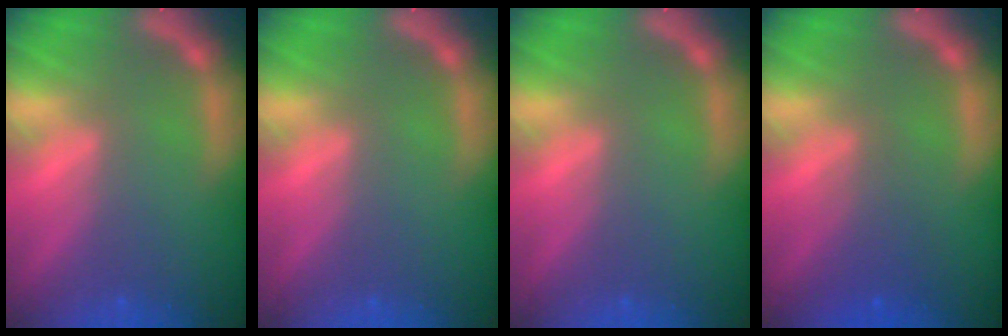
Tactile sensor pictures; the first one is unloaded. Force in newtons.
{"total": 0.0}
{"total": 0.0}
{"total": 2.5}